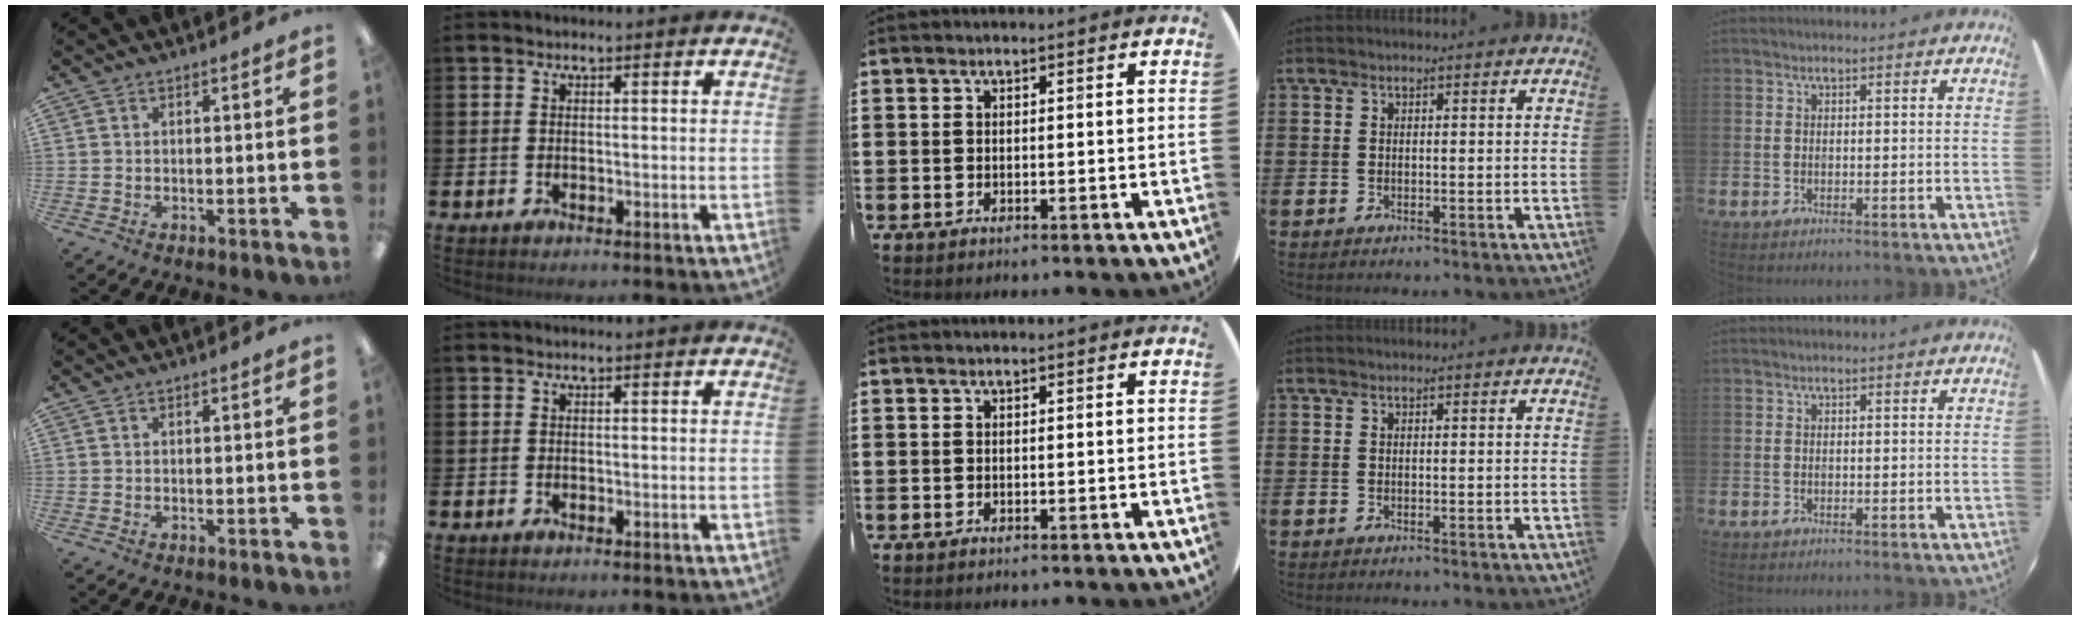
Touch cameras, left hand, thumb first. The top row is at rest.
{}